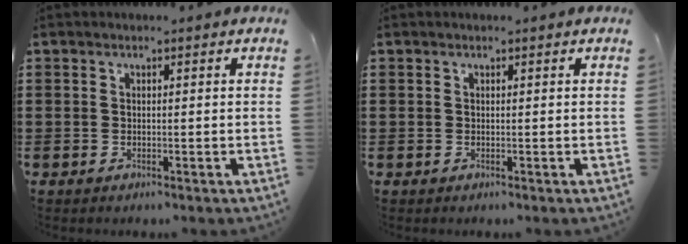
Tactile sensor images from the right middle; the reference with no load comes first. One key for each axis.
{"total": 0.0}